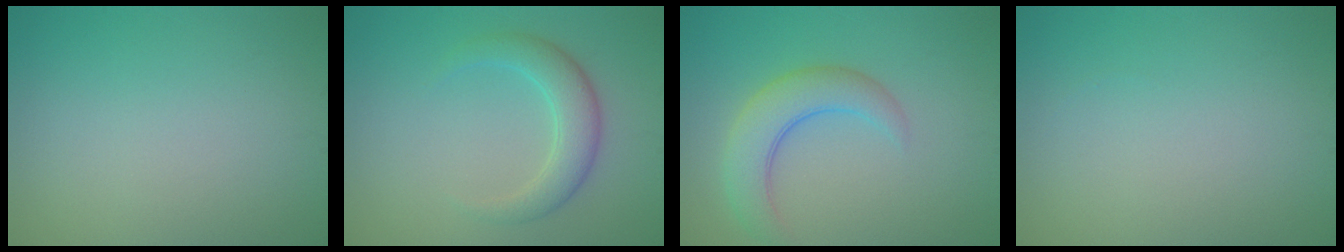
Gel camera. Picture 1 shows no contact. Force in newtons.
{"total": 3.3, "press": 3.3, "slide": 0.2}
{"total": 4.3, "press": 4.3, "slide": 0.3}
{"total": 0.0}